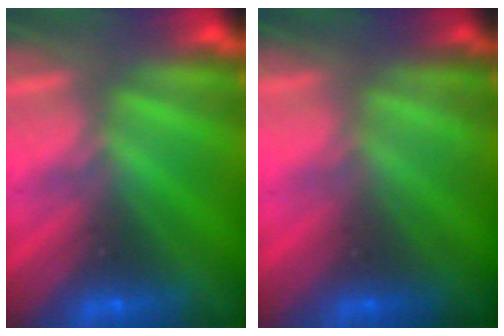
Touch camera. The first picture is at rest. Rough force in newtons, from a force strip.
{"total": 2.2}